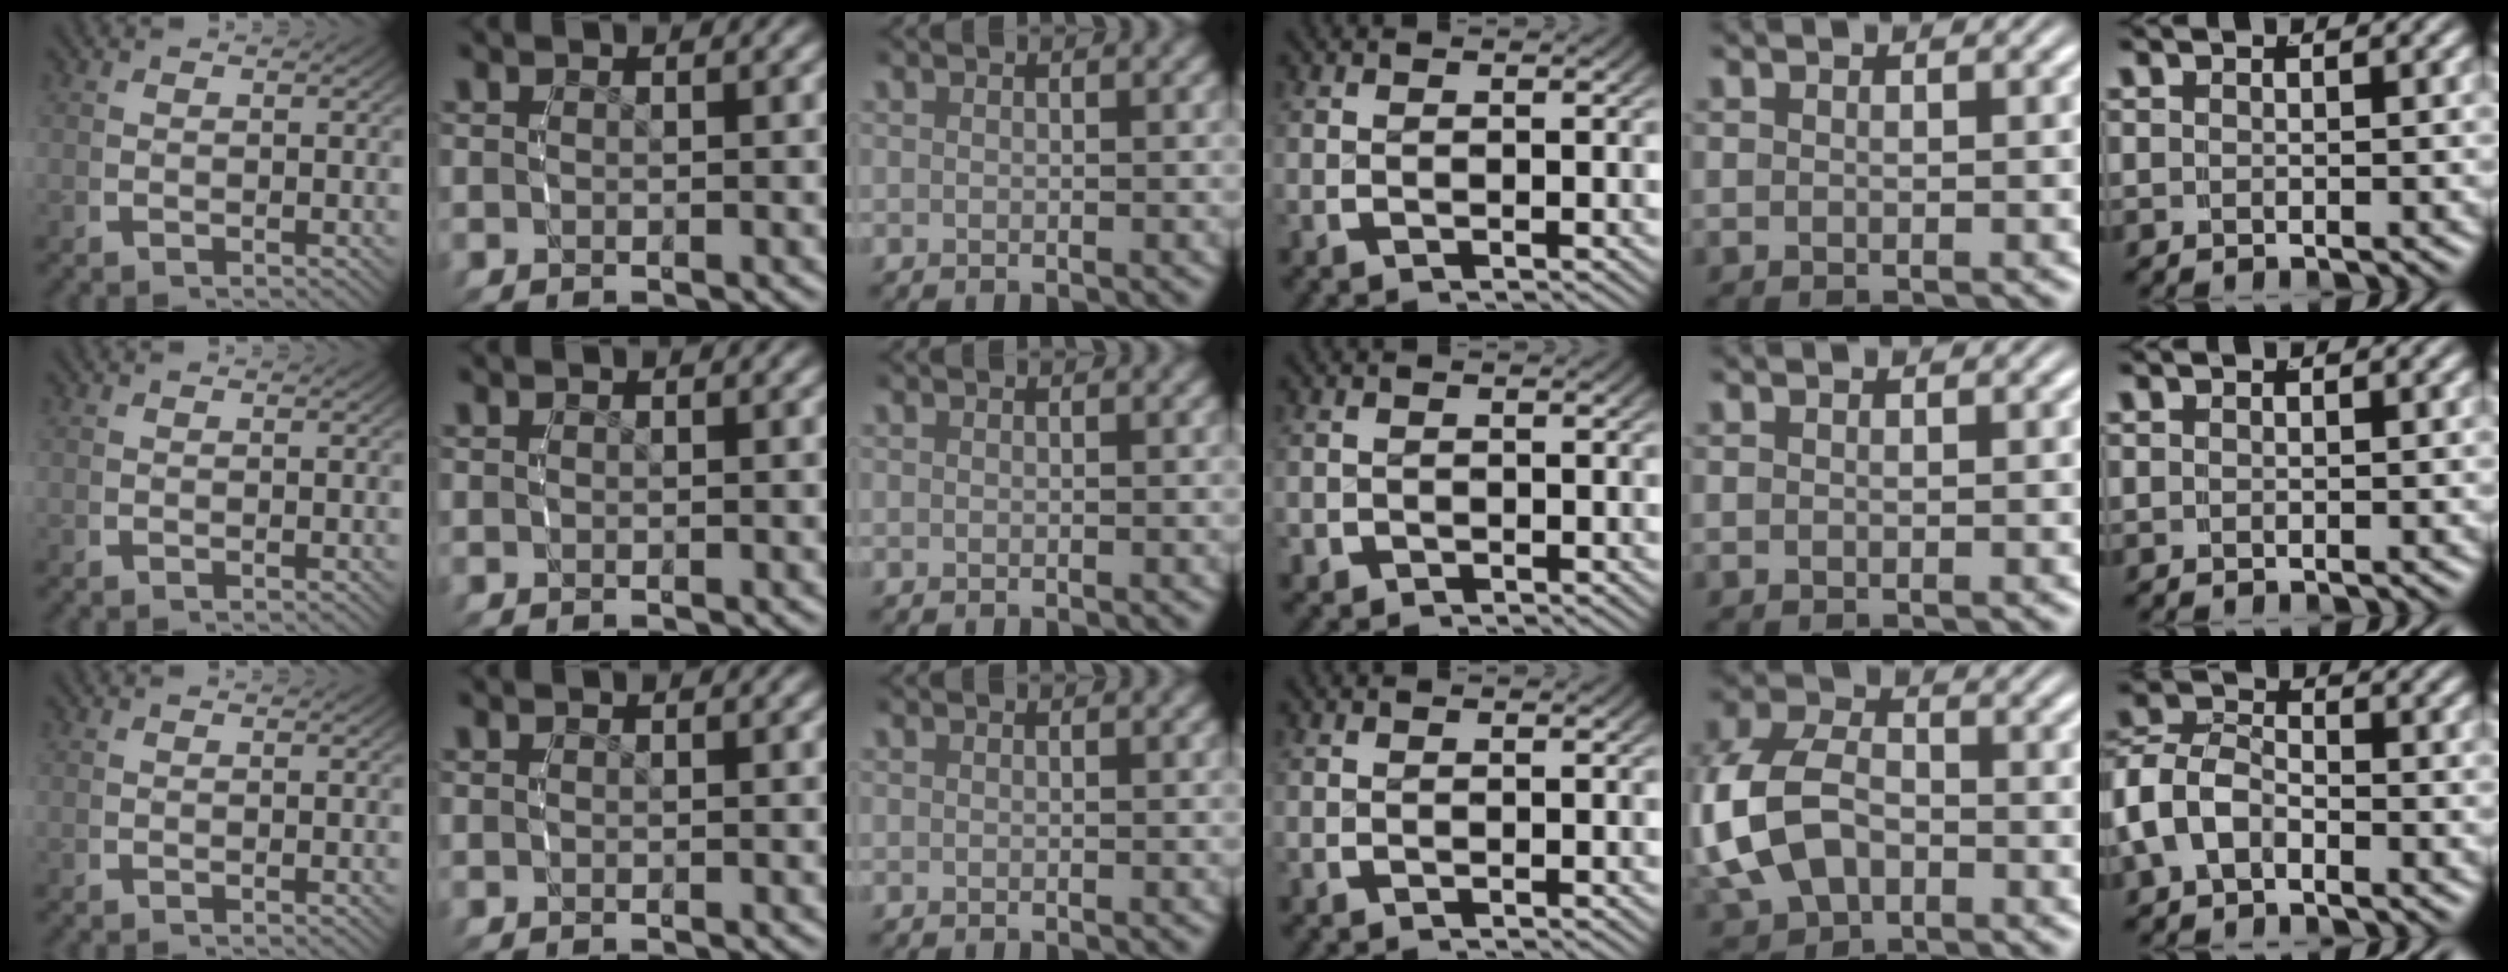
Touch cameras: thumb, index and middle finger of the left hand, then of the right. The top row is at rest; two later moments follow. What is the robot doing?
{"motion": "grasp_and_lifting", "object": "small bumper sticker"}